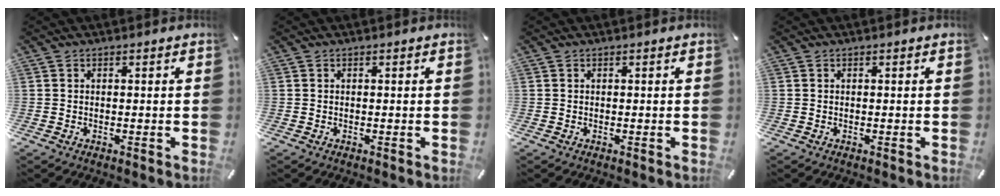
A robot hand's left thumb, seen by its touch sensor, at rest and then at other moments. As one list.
[{"total": 0.0}, {"total": 0.0}, {"total": 0.0}]